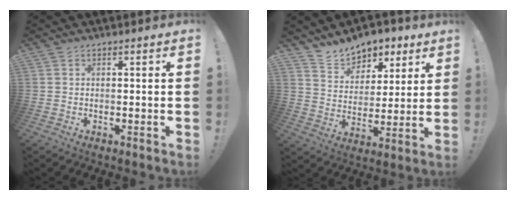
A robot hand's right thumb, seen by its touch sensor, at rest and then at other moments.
{"total": 10.5, "force": [8.5, 5.9, 1.7], "torque": [-0.036, -0.066, 0.164]}